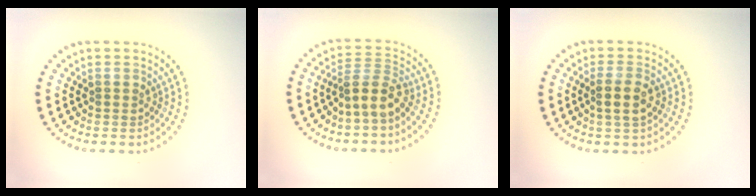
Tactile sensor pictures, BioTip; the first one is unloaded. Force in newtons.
{"total": 3.0, "press": 2.3, "slide": 1.9}
{"total": 2.5, "press": 2.3, "slide": 0.9}